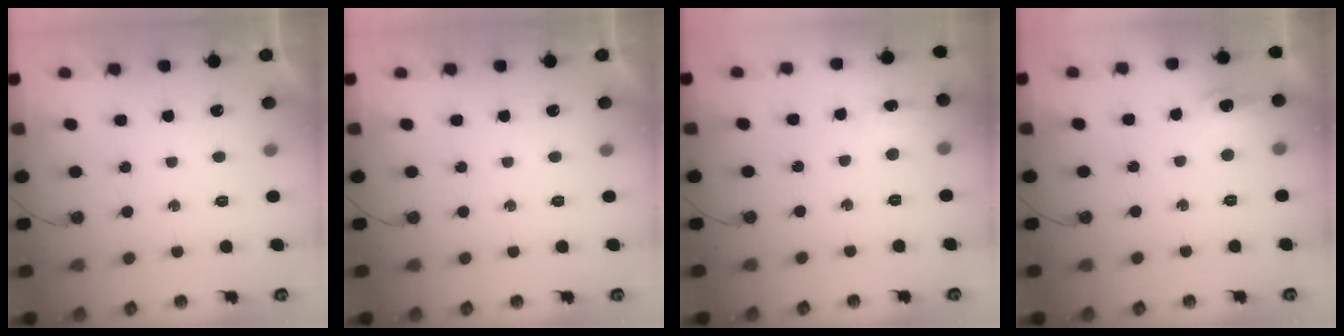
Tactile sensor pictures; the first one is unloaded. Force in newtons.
{"total": 0.0}
{"total": 5.1, "press": 5.0, "slide": 0.7}
{"total": 7.4, "press": 7.4, "slide": 0.7}